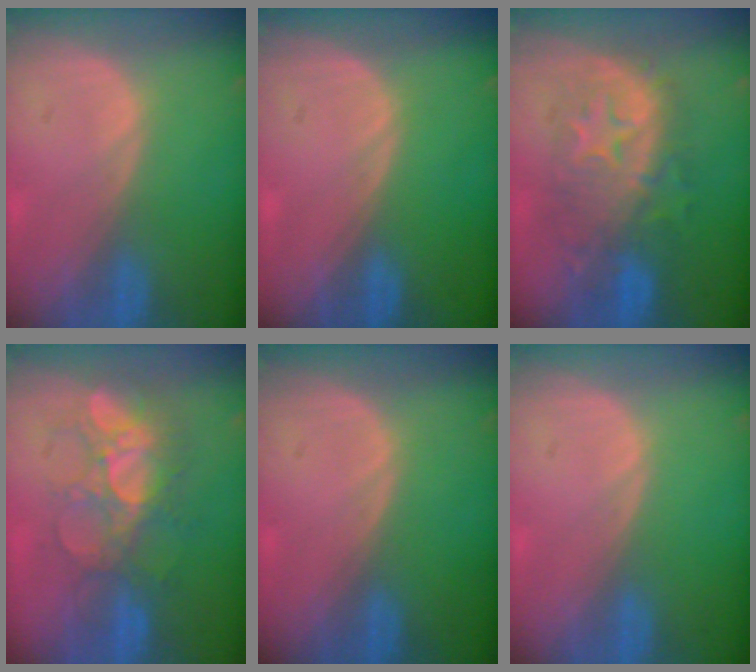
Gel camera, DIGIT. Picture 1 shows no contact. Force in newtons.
{"total": 0.0}
{"total": 9.2, "press": 9.2, "slide": 0.4}
{"total": 8.2, "press": 7.7, "slide": 2.8}
{"total": 0.0}
{"total": 0.0}